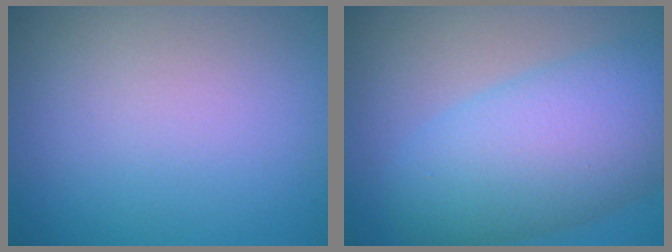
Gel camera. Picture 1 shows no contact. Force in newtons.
{"total": 8.6, "press": 8.6, "slide": 0.7}